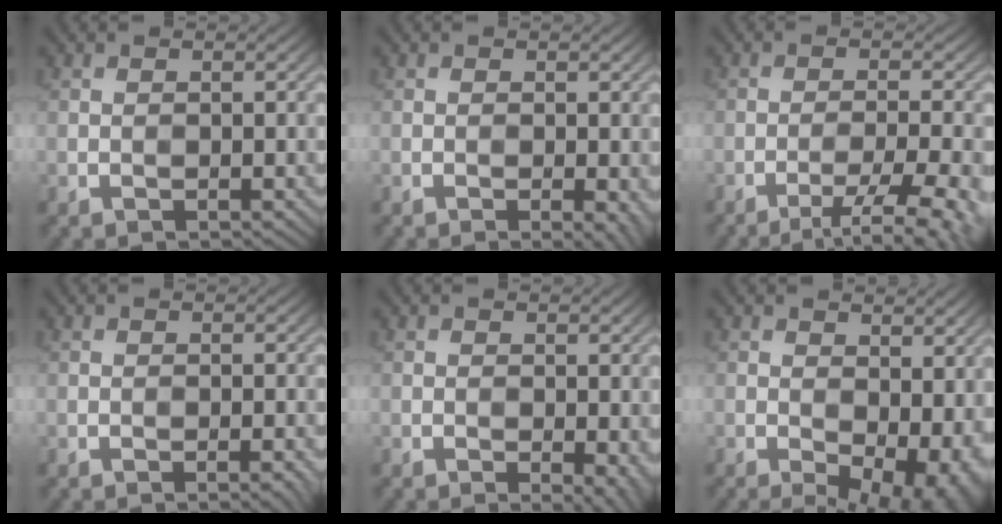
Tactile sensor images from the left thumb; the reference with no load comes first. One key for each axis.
{"total": 1.7, "fx": -0.5, "fy": 0.3, "fz": 1.6, "tx": -0.023, "ty": -0.004, "tz": -0.008}
{"total": 7.0, "fx": -4.3, "fy": 1.0, "fz": 5.4, "tx": -0.089, "ty": 0.005, "tz": -0.063}
{"total": 1.3, "fx": -0.6, "fy": 0.2, "fz": 1.1, "tx": -0.012, "ty": 0.002, "tz": -0.009}
{"total": 2.5, "fx": -0.7, "fy": 0.9, "fz": 2.2, "tx": -0.027, "ty": -0.007, "tz": -0.006}
{"total": 10.1, "fx": -1.2, "fy": 5.7, "fz": 8.3, "tx": -0.110, "ty": -0.020, "tz": 0.001}